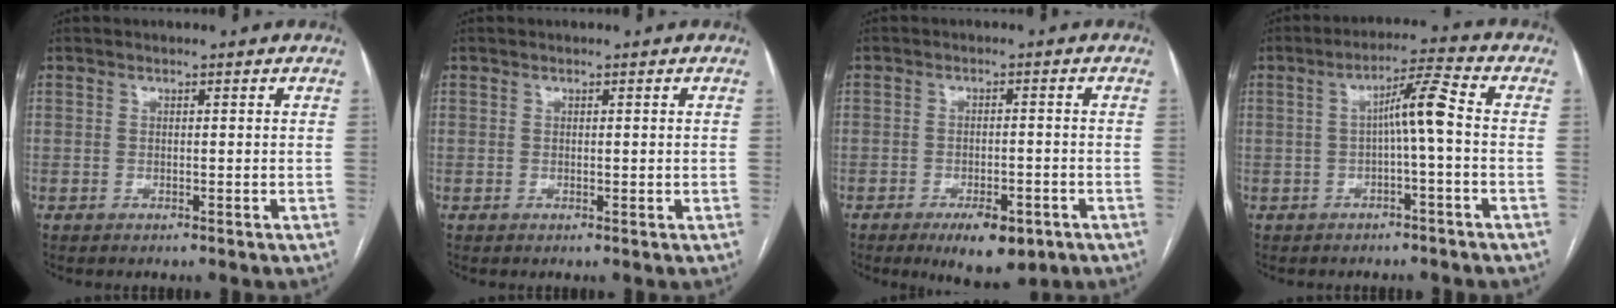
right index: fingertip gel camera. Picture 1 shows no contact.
{"total": 0.6, "force": [0.2, 0.4, 0.4], "torque": [-0.005, -0.002, 0.005]}
{"total": 7.2, "force": [-4.2, 2.7, 5.2], "torque": [-0.077, -0.006, -0.055]}
{"total": 5.7, "force": [-0.3, -0.1, 5.7], "torque": [-0.093, 0.020, -0.003]}